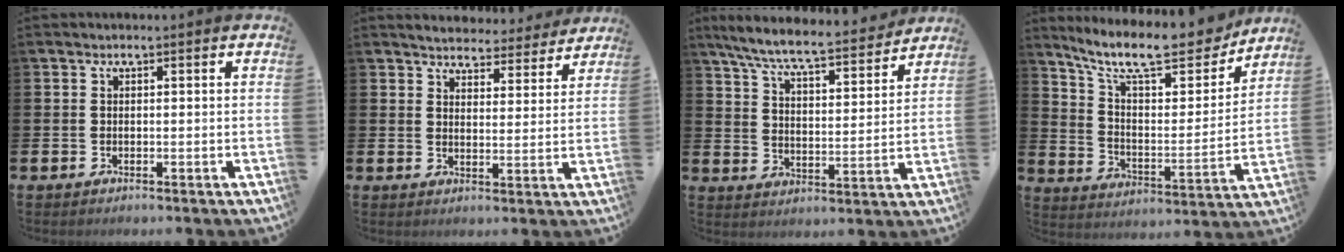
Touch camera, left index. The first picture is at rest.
{"total": 4.7, "force": [4.6, 0.9, 0.0], "torque": [-0.007, -0.039, 0.078]}
{"total": 7.7, "force": [7.2, 0.7, 2.9], "torque": [-0.088, -0.048, 0.122]}
{"total": 11.8, "force": [10.3, 2.9, 5.0], "torque": [-0.128, -0.072, 0.178]}